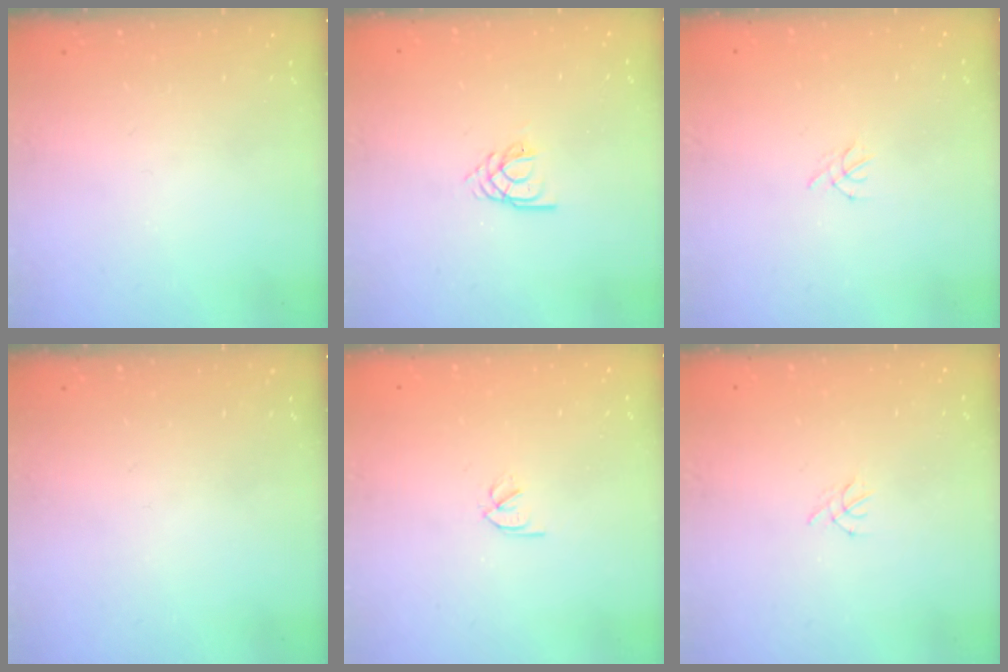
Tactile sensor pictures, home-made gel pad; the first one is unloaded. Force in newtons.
{"total": 2.6, "press": 2.6, "slide": 0.3}
{"total": 1.3, "press": 1.2, "slide": 0.4}
{"total": 0.0}
{"total": 1.8, "press": 1.7, "slide": 0.5}
{"total": 1.3, "press": 1.2, "slide": 0.4}